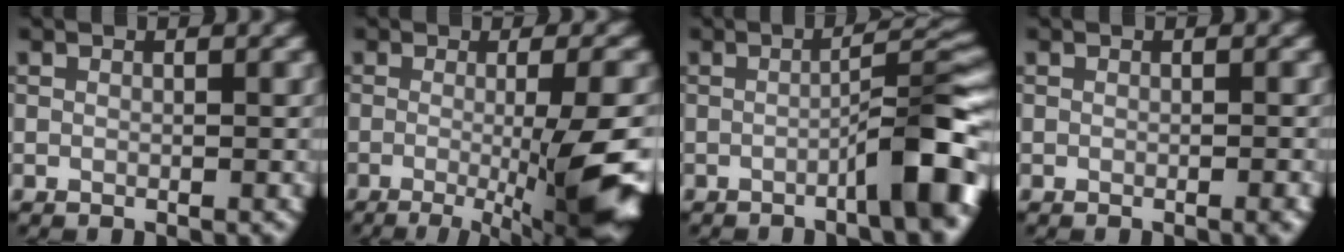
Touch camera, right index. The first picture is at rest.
{"total": 10.8, "force": [-3.0, 2.1, 10.2], "torque": [-0.128, -0.005, -0.041]}
{"total": 6.5, "force": [-2.7, 0.8, 5.8], "torque": [-0.076, 0.023, -0.050]}
{"total": 1.0, "force": [-0.4, 0.2, 0.9], "torque": [-0.009, 0.000, -0.006]}